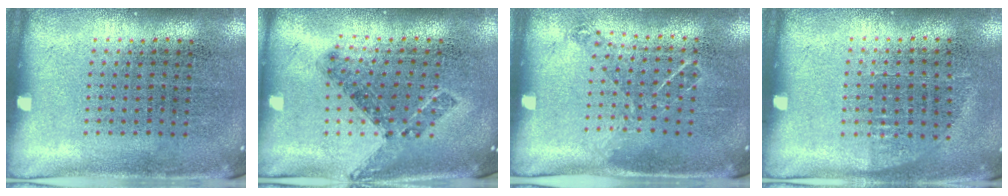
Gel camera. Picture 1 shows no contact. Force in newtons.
{"total": 0.8, "press": 0.7, "slide": 0.3}
{"total": 0.8, "press": 0.8, "slide": 0.2}
{"total": 0.6, "press": 0.6, "slide": 0.3}